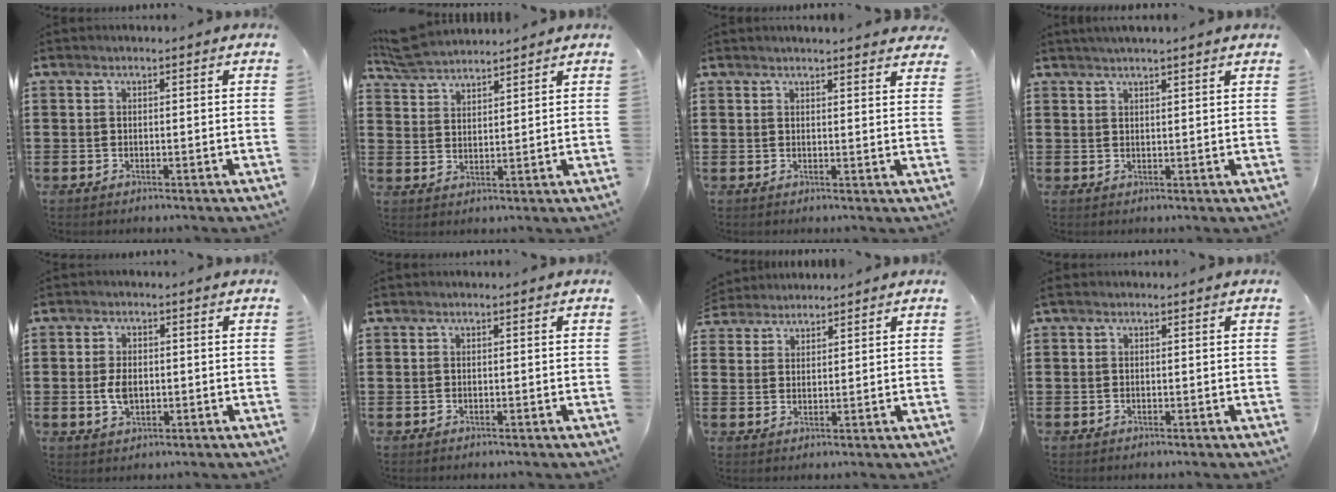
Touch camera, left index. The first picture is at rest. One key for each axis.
{"total": 4.7, "fx": 4.6, "fy": 0.5, "fz": 0.8, "tx": -0.031, "ty": -0.011, "tz": 0.087}
{"total": 2.0, "fx": 2.0, "fy": -0.1, "fz": 0.3, "tx": -0.010, "ty": -0.001, "tz": 0.037}
{"total": 1.9, "fx": 1.7, "fy": -0.3, "fz": 0.7, "tx": -0.015, "ty": 0.001, "tz": 0.033}
{"total": 3.7, "fx": -0.1, "fy": 2.2, "fz": 3.0, "tx": -0.074, "ty": 0.000, "tz": -0.006}
{"total": 0.0}
{"total": 2.6, "fx": 2.5, "fy": 0.6, "fz": -0.5, "tx": -0.001, "ty": -0.003, "tz": 0.048}
{"total": 0.0}